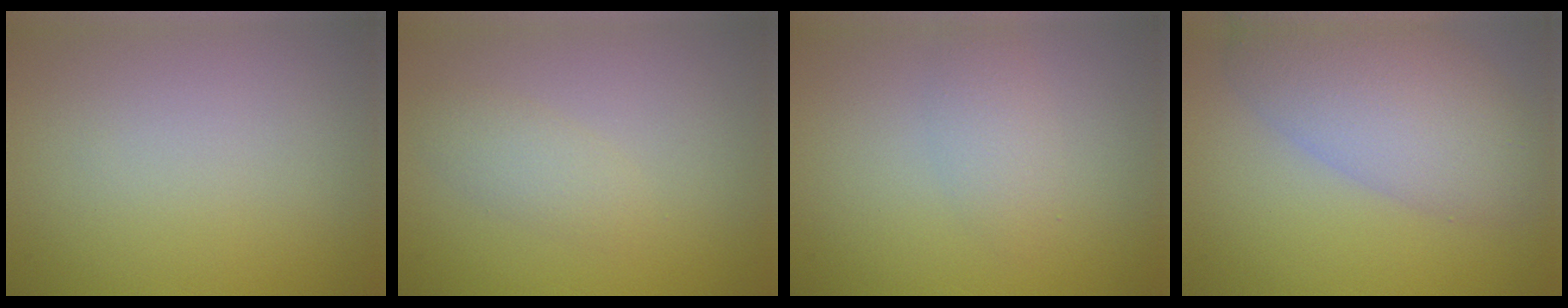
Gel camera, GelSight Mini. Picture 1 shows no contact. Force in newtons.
{"total": 1.8, "press": 1.8, "slide": 0.1}
{"total": 2.0, "press": 2.0, "slide": 0.1}
{"total": 7.4, "press": 7.4, "slide": 0.6}